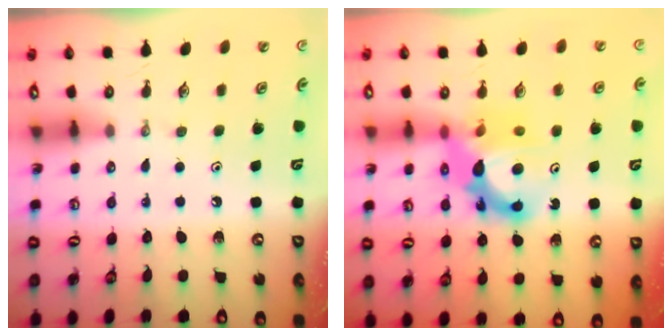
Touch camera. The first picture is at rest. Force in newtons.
{"total": 12.7, "press": 12.7, "slide": 0.9}